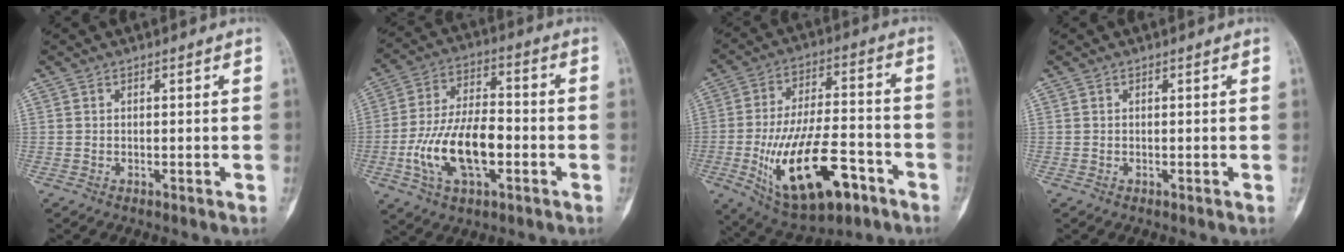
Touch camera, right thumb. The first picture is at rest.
{"total": 15.6, "force": [-4.0, 7.9, 12.8], "torque": [-0.241, 0.029, -0.069]}
{"total": 20.8, "force": [-8.2, 9.5, 16.7], "torque": [-0.276, 0.035, -0.119]}
{"total": 0.0}